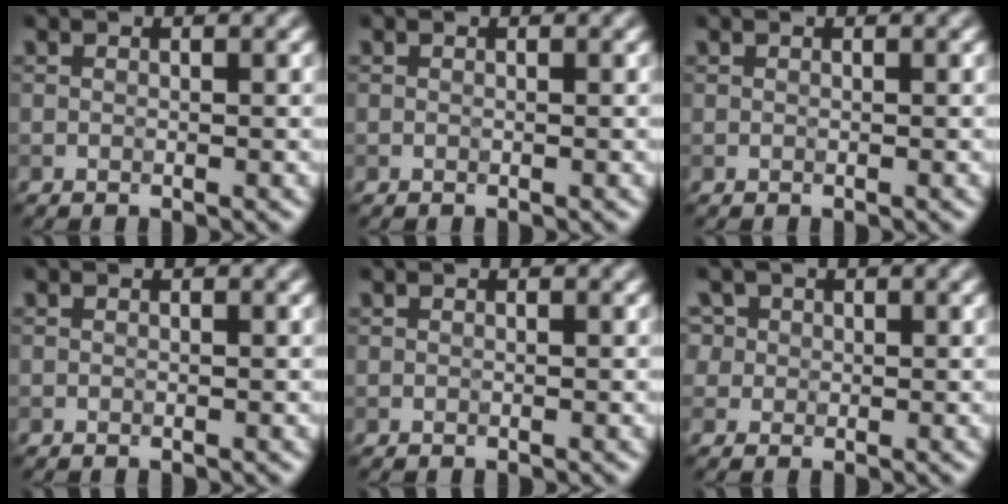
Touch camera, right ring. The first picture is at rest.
{"total": 0.0}
{"total": 0.0}
{"total": 0.0}
{"total": 0.0}
{"total": 2.7, "force": [1.1, 2.4, 0.7], "torque": [0.004, 0.022, -0.019]}